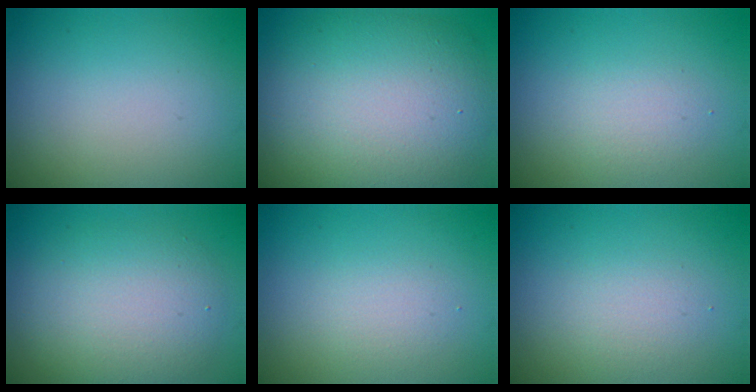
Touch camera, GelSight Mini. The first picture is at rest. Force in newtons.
{"total": 12.7, "press": 12.6, "slide": 0.8}
{"total": 1.8, "press": 1.8, "slide": 0.1}
{"total": 5.5, "press": 5.5, "slide": 0.3}
{"total": 1.7, "press": 1.6, "slide": 0.1}
{"total": 1.9, "press": 1.9, "slide": 0.2}